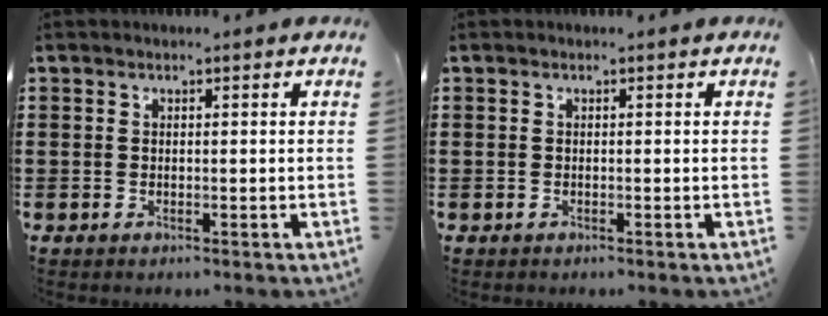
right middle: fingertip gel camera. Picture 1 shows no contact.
{"total": 0.0}